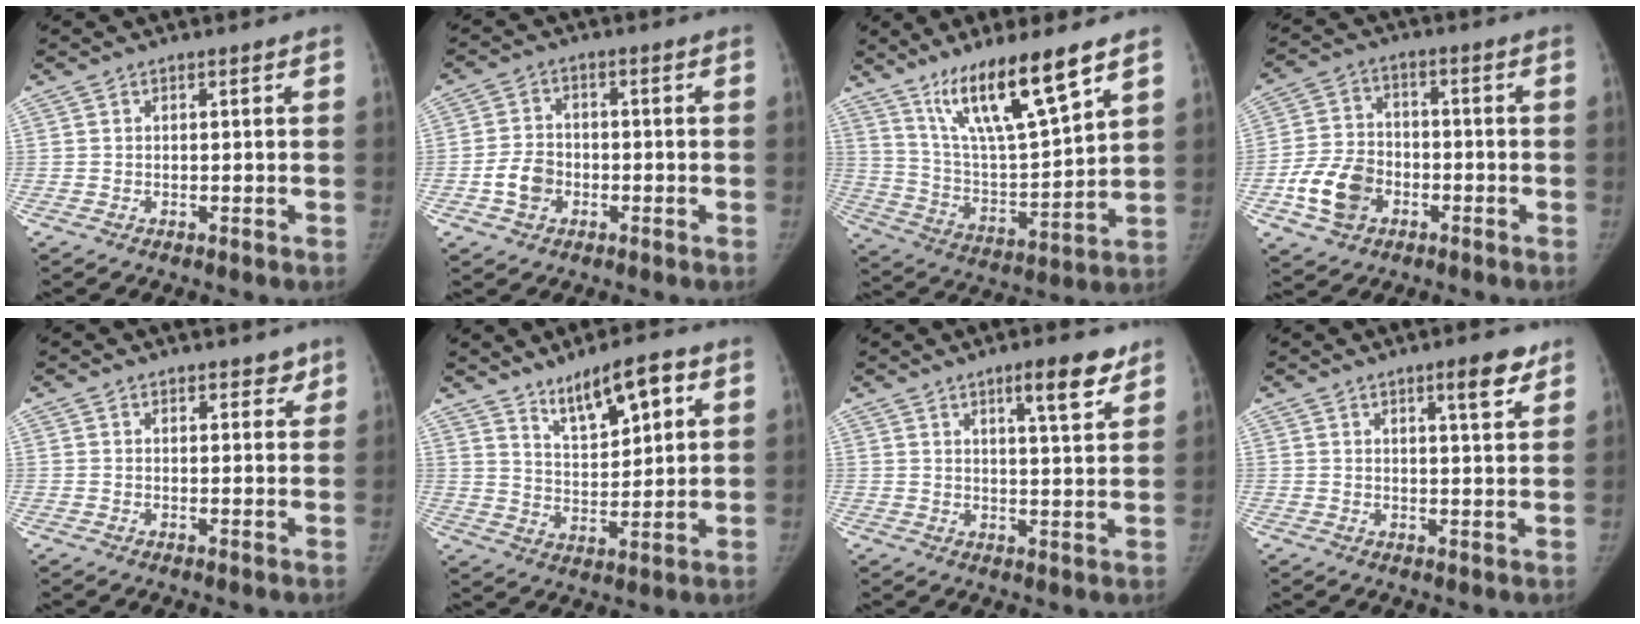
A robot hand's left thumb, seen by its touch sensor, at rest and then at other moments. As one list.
[{"total": 5.6, "force": [-1.9, 4.4, 2.8], "torque": [-0.040, 0.019, -0.037]}, {"total": 17.1, "force": [11.2, 2.7, 12.6], "torque": [-0.211, -0.060, 0.216]}, {"total": 10.6, "force": [-4.0, 7.9, 5.8], "torque": [-0.094, 0.020, -0.075]}, {"total": 2.5, "force": [1.9, 1.4, 0.9], "torque": [0.015, -0.009, 0.019]}, {"total": 10.2, "force": [5.8, 3.4, 7.7], "torque": [-0.110, -0.028, 0.106]}, {"total": 7.6, "force": [4.9, 1.5, 5.6], "torque": [-0.072, -0.030, 0.072]}, {"total": 5.6, "force": [3.6, 1.1, 4.2], "torque": [-0.049, -0.022, 0.049]}]